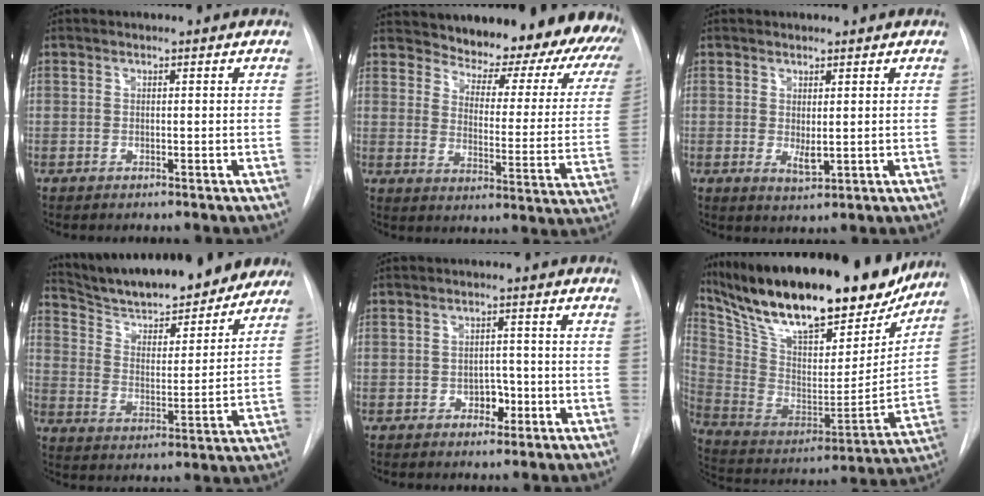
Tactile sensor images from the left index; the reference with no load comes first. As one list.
[{"total": 24.7, "force": [21.9, 6.0, 9.7], "torque": [-0.137, -0.084, 0.256]}, {"total": 2.3, "force": [0.3, 0.9, 2.0], "torque": [-0.035, -0.009, 0.014]}, {"total": 22.3, "force": [20.0, 5.2, 8.5], "torque": [-0.126, -0.003, 0.285]}, {"total": 3.0, "force": [-1.2, 2.0, 1.8], "torque": [-0.017, 0.007, -0.015]}, {"total": 30.0, "force": [24.2, 8.4, 15.6], "torque": [-0.283, -0.012, 0.371]}]